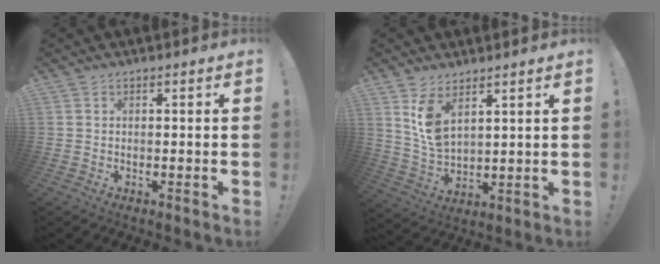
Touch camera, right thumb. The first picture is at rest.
{"total": 8.5, "force": [5.5, 4.0, 5.1], "torque": [-0.095, -0.036, 0.102]}